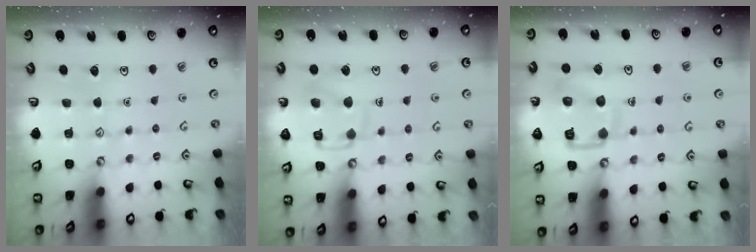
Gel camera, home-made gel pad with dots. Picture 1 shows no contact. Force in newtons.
{"total": 11.8, "press": 11.7, "slide": 0.9}
{"total": 13.2, "press": 13.1, "slide": 1.4}